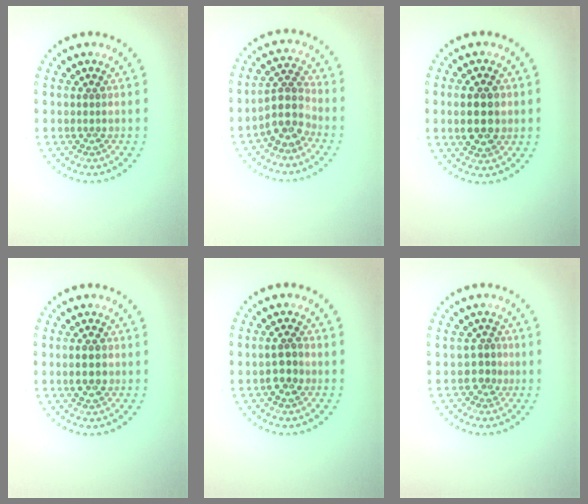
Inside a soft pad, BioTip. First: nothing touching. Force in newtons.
{"total": 4.0, "press": 3.7, "slide": 1.5}
{"total": 4.5, "press": 4.5, "slide": 0.3}
{"total": 2.3, "press": 2.3, "slide": 0.1}
{"total": 2.4, "press": 2.3, "slide": 0.4}
{"total": 1.7, "press": 1.5, "slide": 0.8}